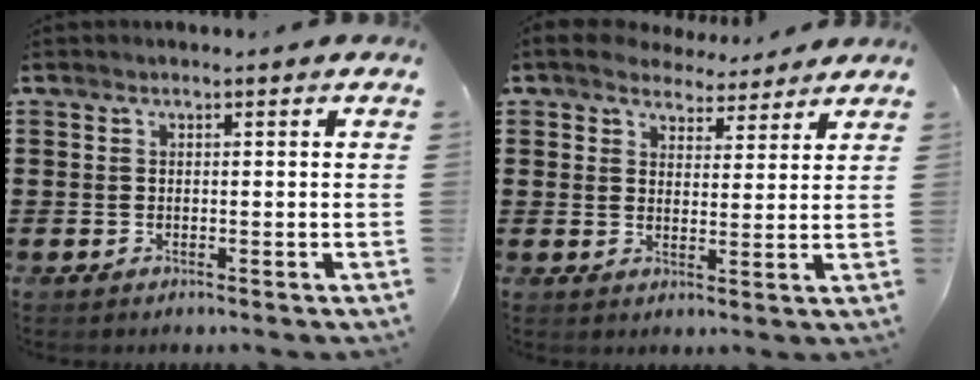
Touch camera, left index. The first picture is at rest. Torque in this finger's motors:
{"motor_torque": [2.14, 0.00, 0.48, 0.08]}